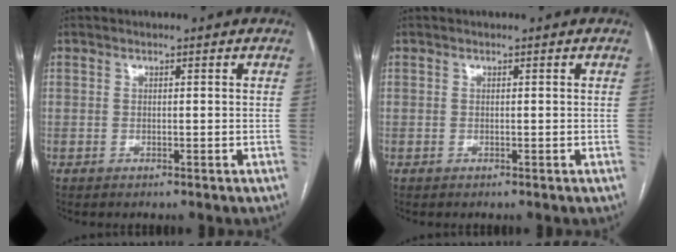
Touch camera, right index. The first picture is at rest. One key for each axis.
{"total": 0.0}